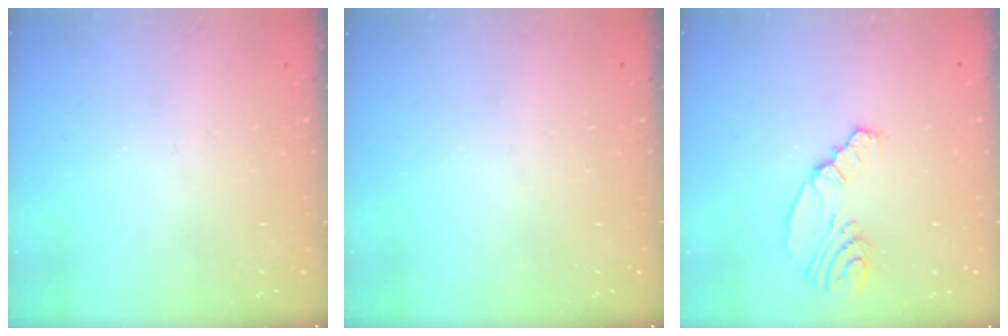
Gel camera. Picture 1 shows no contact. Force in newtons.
{"total": 0.0}
{"total": 5.9, "press": 4.0, "slide": 4.3}